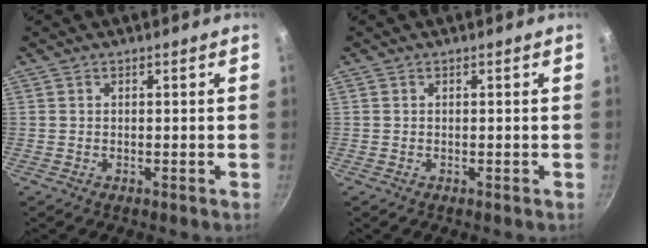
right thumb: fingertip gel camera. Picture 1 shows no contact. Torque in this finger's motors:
{"motor_torque": [0.31, -0.01, 0.15, -0.31, 0.08]}